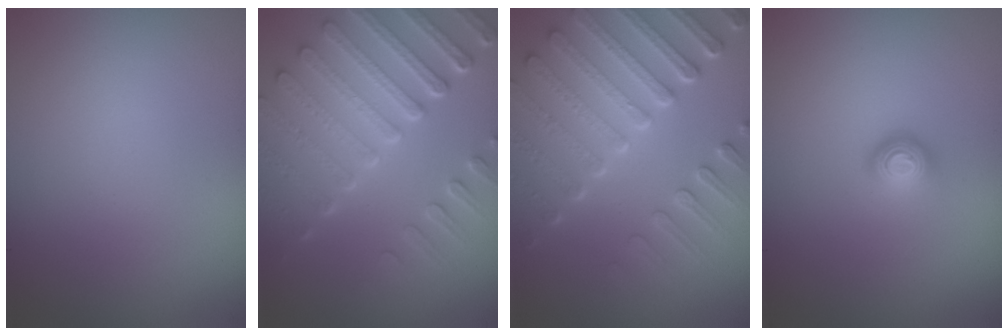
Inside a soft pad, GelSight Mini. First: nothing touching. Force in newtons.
{"total": 7.2, "press": 5.5, "slide": 4.6}
{"total": 7.5, "press": 5.5, "slide": 5.0}
{"total": 1.5, "press": 1.1, "slide": 1.0}